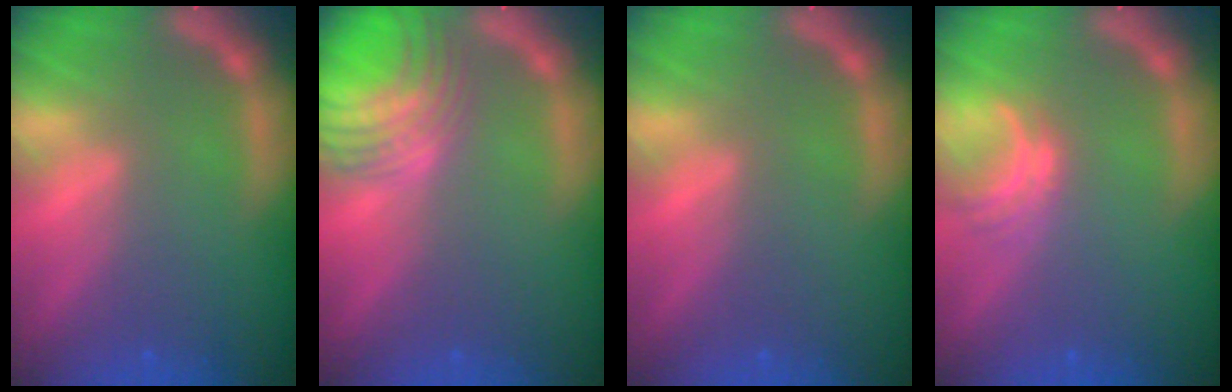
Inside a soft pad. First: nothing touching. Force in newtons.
{"total": 8.1}
{"total": 0.0}
{"total": 2.5}